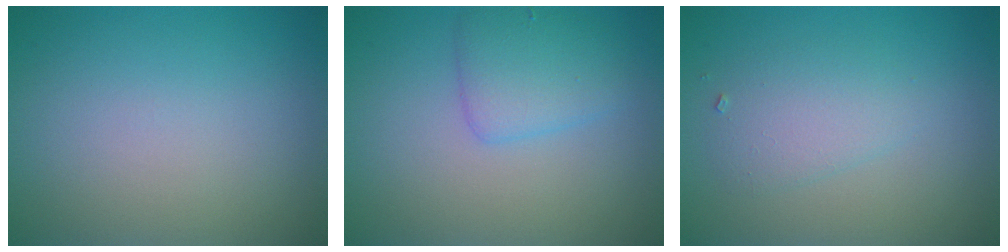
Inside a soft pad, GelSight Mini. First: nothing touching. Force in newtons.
{"total": 2.9, "press": 2.9, "slide": 0.0}
{"total": 2.3, "press": 2.3, "slide": 0.2}